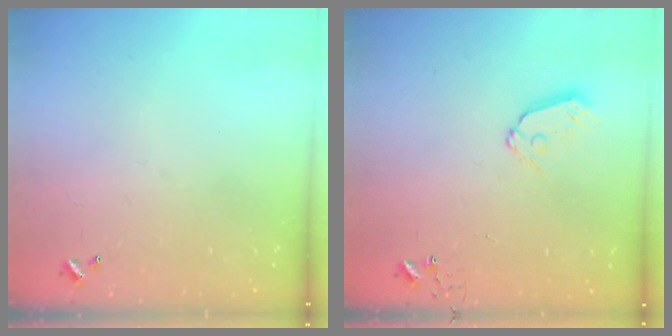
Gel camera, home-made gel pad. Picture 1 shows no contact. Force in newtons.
{"total": 7.0, "press": 7.0, "slide": 0.6}